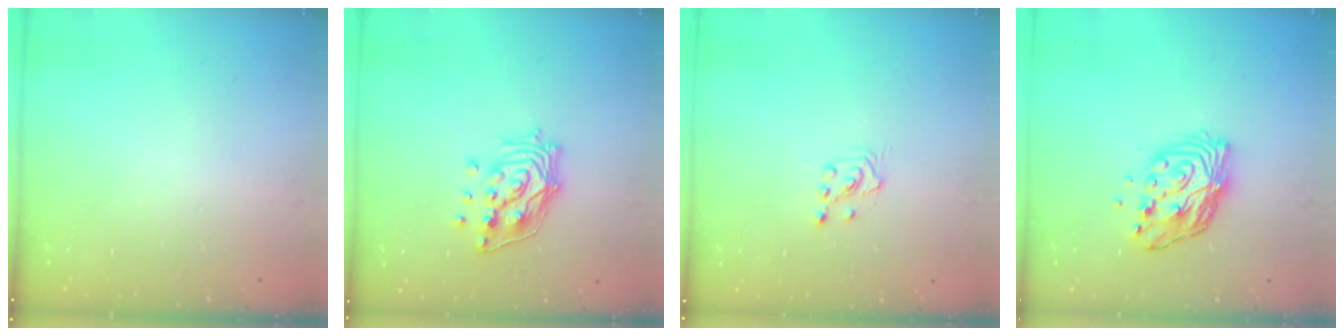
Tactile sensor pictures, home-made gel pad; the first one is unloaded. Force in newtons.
{"total": 13.9, "press": 13.8, "slide": 1.8}
{"total": 2.5, "press": 2.4, "slide": 0.9}
{"total": 11.1, "press": 11.1, "slide": 1.1}